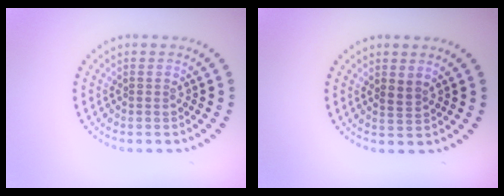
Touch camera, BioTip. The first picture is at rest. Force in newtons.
{"total": 1.2, "press": 1.0, "slide": 0.7}